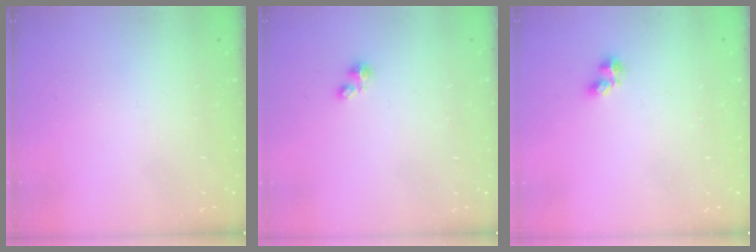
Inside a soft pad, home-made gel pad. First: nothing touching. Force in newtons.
{"total": 0.9, "press": 0.9, "slide": 0.1}
{"total": 2.1, "press": 2.0, "slide": 0.8}